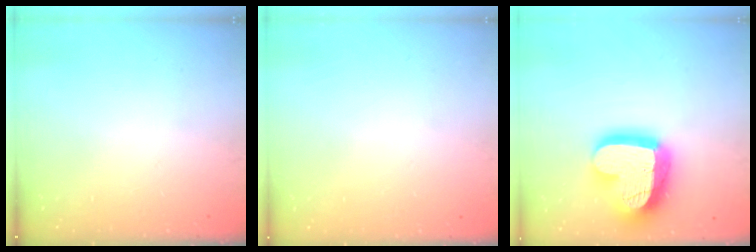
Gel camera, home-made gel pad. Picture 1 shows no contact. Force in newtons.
{"total": 0.0}
{"total": 23.3, "press": 23.3, "slide": 1.9}